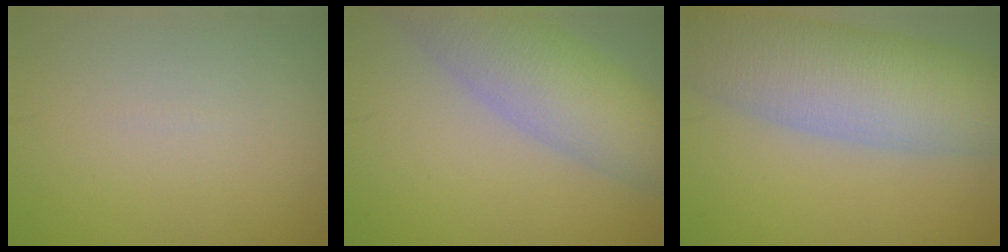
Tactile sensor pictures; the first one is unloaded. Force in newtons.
{"total": 8.4, "press": 8.4, "slide": 0.4}
{"total": 12.4, "press": 12.4, "slide": 0.5}